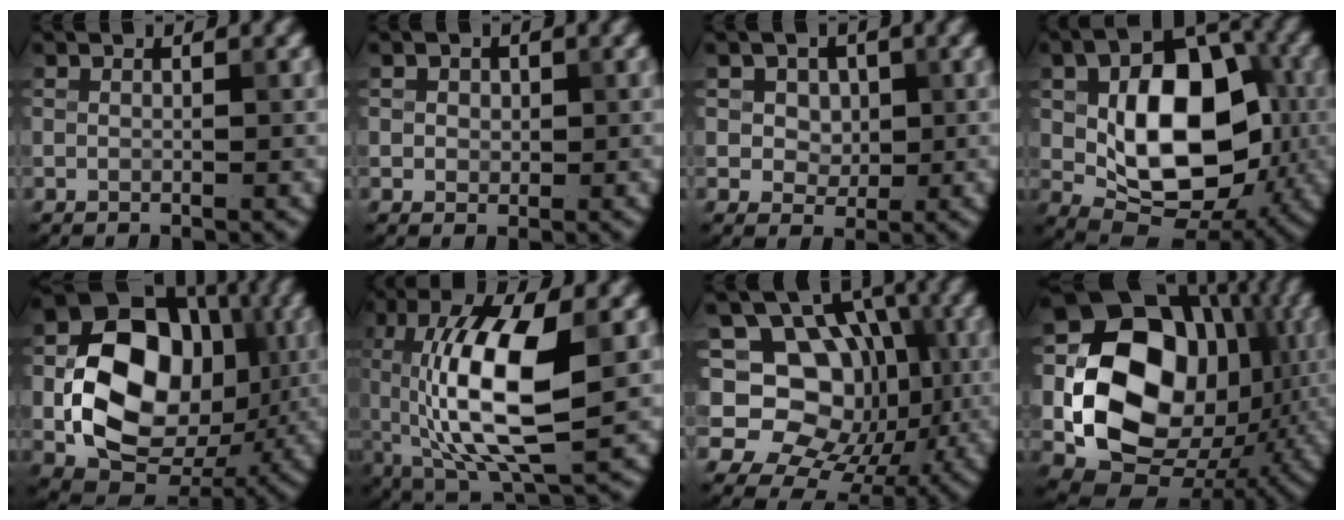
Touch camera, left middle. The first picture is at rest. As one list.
[{"total": 1.1, "force": [0.3, 1.0, 0.4], "torque": [-0.003, 0.000, 0.005]}, {"total": 3.7, "force": [1.4, 2.9, 1.8], "torque": [-0.038, -0.001, 0.023]}, {"total": 12.1, "force": [-0.1, 7.8, 9.3], "torque": [-0.137, 0.002, 0.000]}, {"total": 13.5, "force": [-0.4, 9.8, 9.2], "torque": [-0.134, 0.001, -0.011]}, {"total": 10.9, "force": [-0.3, 4.1, 10.1], "torque": [-0.186, 0.007, -0.009]}, {"total": 10.5, "force": [0.0, 8.5, 6.2], "torque": [-0.073, 0.007, -0.022]}, {"total": 14.3, "force": [-0.3, 11.4, 8.7], "torque": [-0.121, -0.014, -0.013]}]